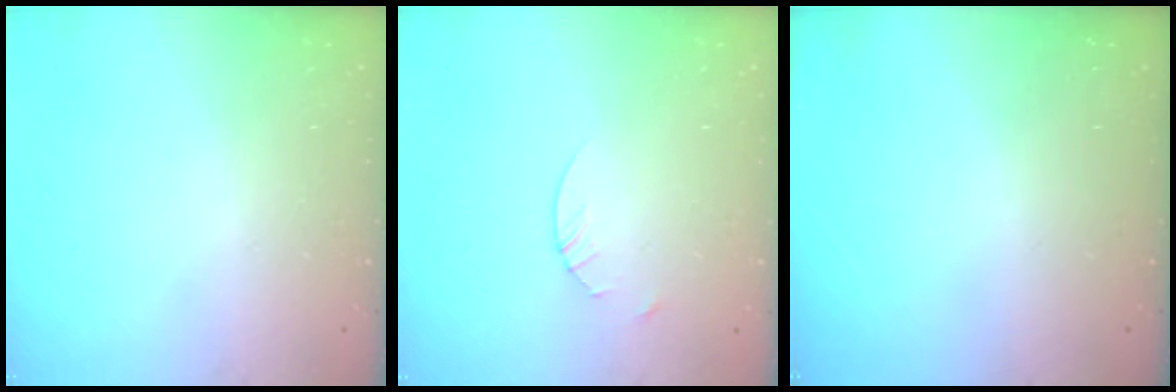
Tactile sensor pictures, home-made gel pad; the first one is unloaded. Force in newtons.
{"total": 1.4, "press": 1.4, "slide": 0.2}
{"total": 0.0}